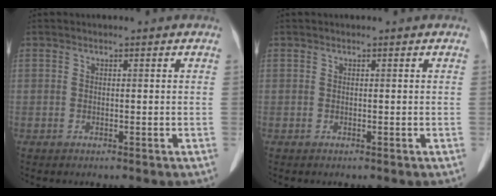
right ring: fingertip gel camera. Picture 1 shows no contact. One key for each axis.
{"total": 0.0}